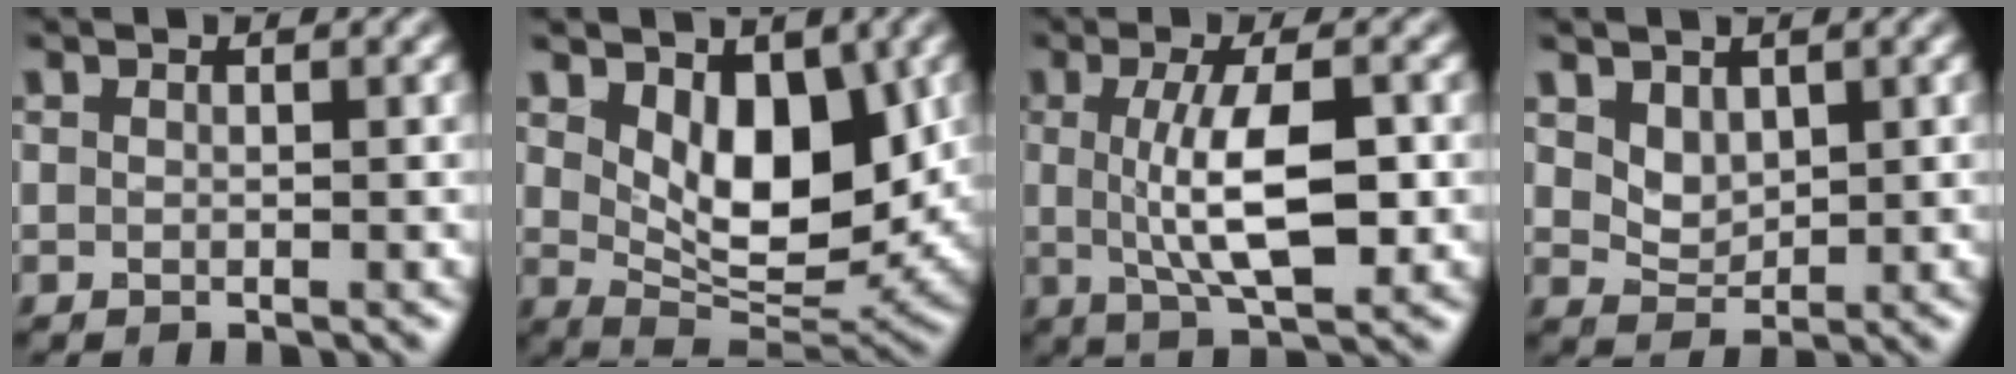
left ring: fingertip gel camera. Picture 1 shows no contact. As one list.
[{"total": 7.5, "force": [2.1, 4.1, 5.9], "torque": [-0.099, -0.021, 0.038]}, {"total": 6.7, "force": [0.0, 2.1, 6.4], "torque": [-0.117, -0.003, 0.001]}, {"total": 2.1, "force": [1.2, 1.4, 1.0], "torque": [-0.023, -0.009, 0.026]}]